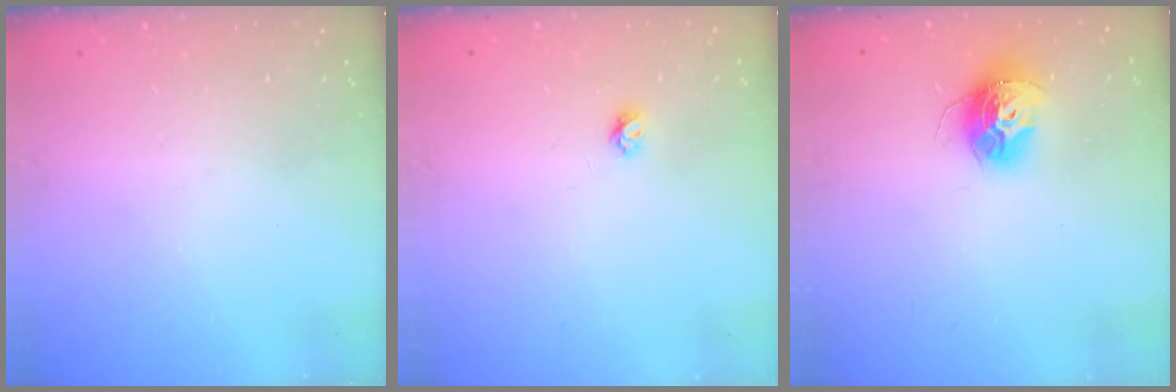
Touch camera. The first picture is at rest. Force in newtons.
{"total": 3.4, "press": 3.4, "slide": 0.3}
{"total": 12.1, "press": 12.0, "slide": 1.0}